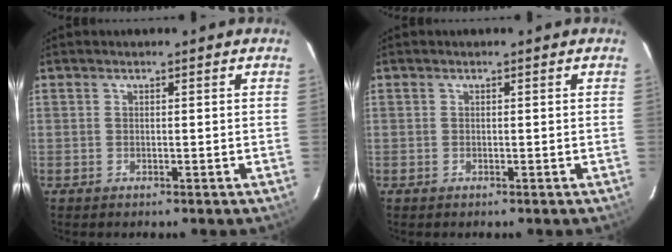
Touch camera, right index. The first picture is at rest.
{"total": 0.0}